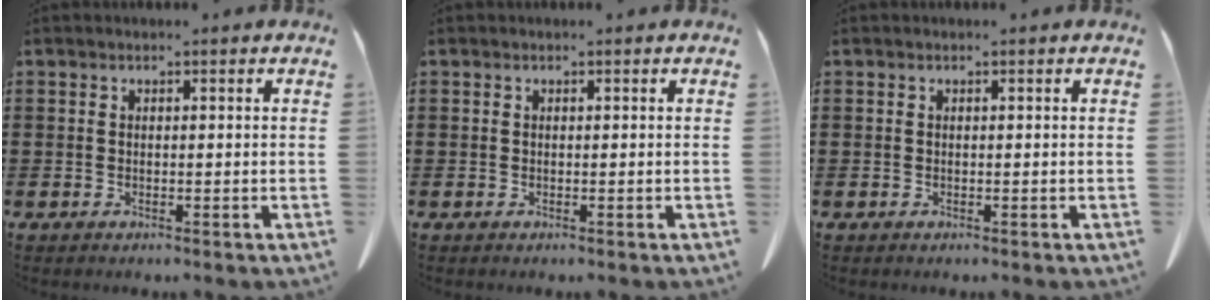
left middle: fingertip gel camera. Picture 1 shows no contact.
{"total": 0.0}
{"total": 0.0}